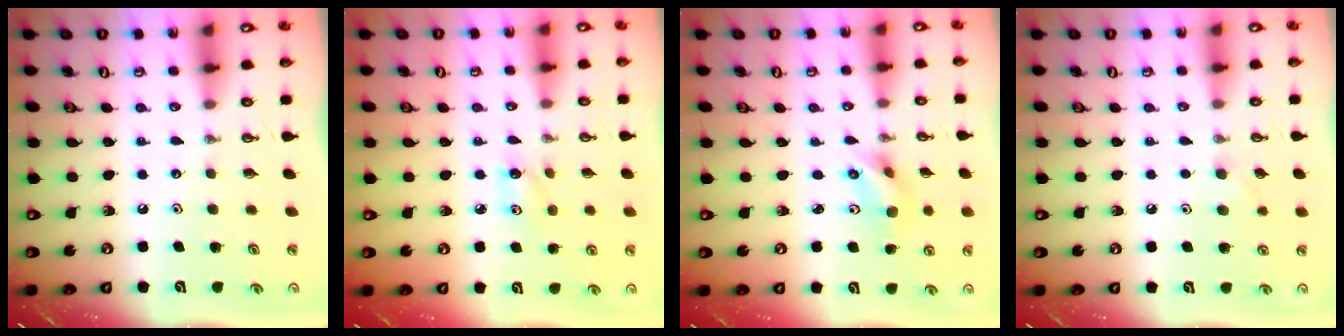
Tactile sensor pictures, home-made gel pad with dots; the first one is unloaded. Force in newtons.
{"total": 4.9, "press": 4.9, "slide": 0.6}
{"total": 5.5, "press": 3.6, "slide": 4.2}
{"total": 6.4, "press": 5.7, "slide": 2.9}